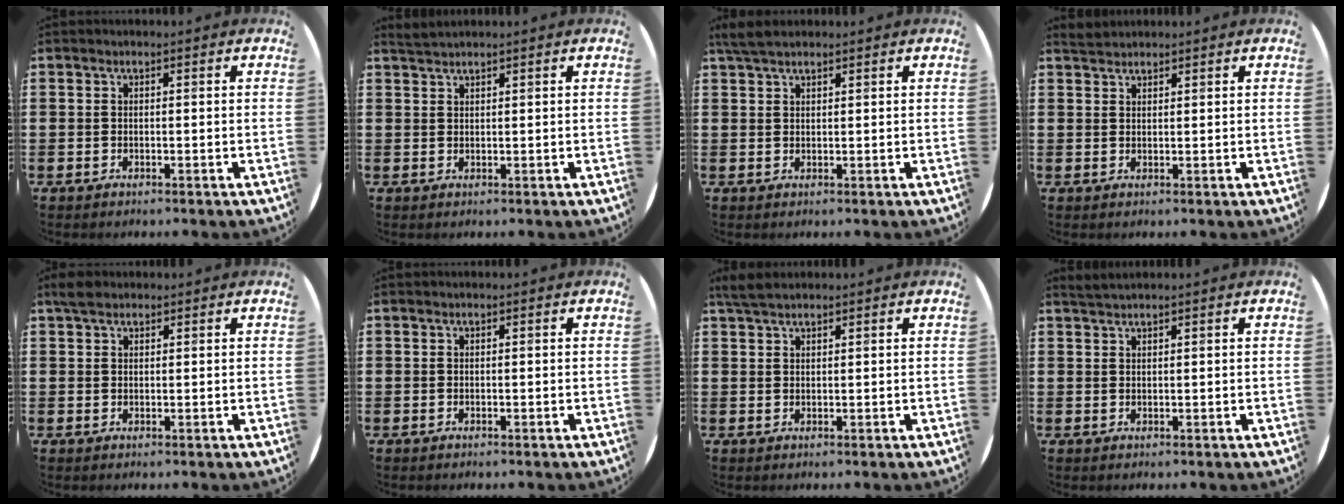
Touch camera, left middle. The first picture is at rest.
{"total": 1.3, "force": [1.3, -0.2, 0.2], "torque": [-0.004, 0.000, 0.025]}
{"total": 3.0, "force": [2.5, 0.8, 1.6], "torque": [-0.037, 0.006, 0.047]}
{"total": 1.6, "force": [1.6, 0.3, 0.1], "torque": [-0.006, 0.004, 0.031]}
{"total": 2.0, "force": [1.6, 0.9, 0.8], "torque": [-0.012, 0.003, 0.029]}
{"total": 0.0}
{"total": 2.6, "force": [2.2, 0.6, 1.2], "torque": [-0.029, 0.006, 0.043]}
{"total": 1.3, "force": [1.2, -0.1, 0.3], "torque": [-0.007, 0.001, 0.024]}